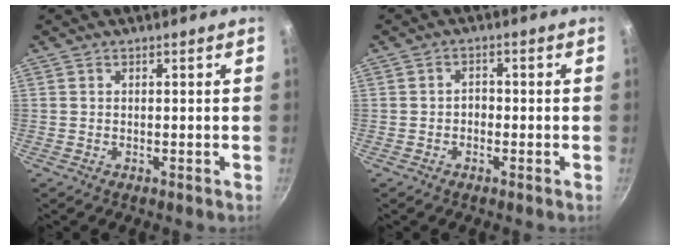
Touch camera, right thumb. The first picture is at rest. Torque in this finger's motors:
{"motor_torque": [-0.17, 0.02, 0.15, -0.24, -0.02]}